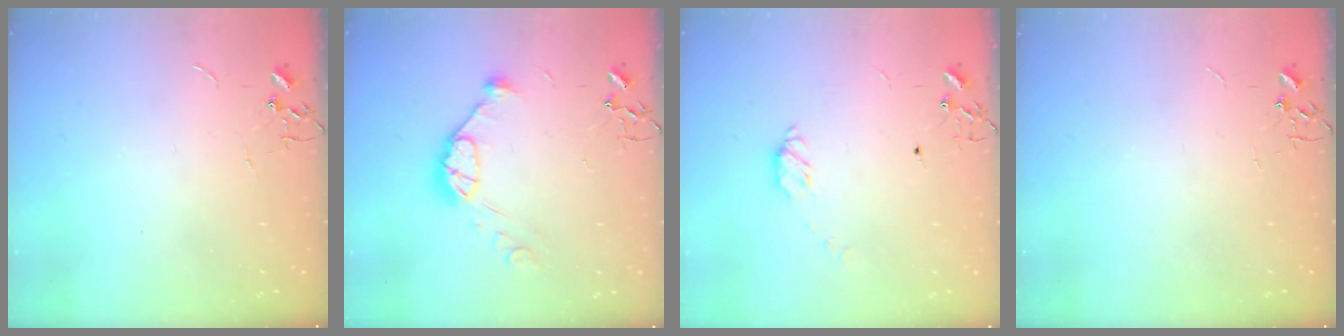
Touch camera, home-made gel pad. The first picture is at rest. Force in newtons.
{"total": 11.1, "press": 11.0, "slide": 0.6}
{"total": 5.6, "press": 5.6, "slide": 0.4}
{"total": 0.0}